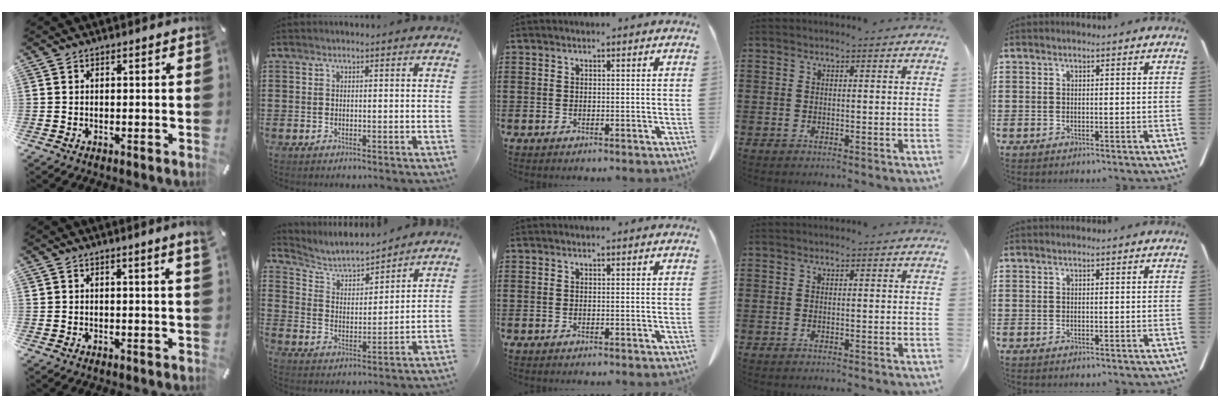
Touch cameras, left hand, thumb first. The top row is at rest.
{"thumb": {"total": 2.2, "force": [1.7, -0.2, 1.4], "torque": [-0.027, -0.003, 0.030]}, "index": {"total": 4.8, "force": [4.5, 0.9, 1.1], "torque": [-0.048, -0.032, 0.073]}}